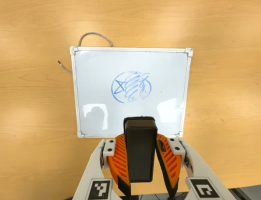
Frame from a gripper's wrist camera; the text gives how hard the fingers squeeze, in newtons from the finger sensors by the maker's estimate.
{"total": 7.9, "left": 7.0, "right": 8.8}